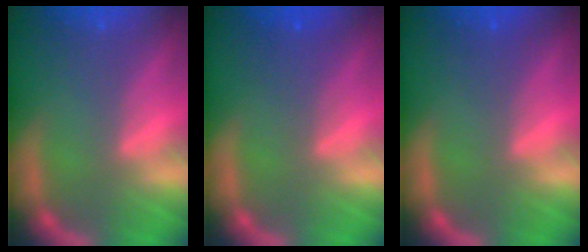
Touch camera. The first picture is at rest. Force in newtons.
{"total": 1.9}
{"total": 1.0}